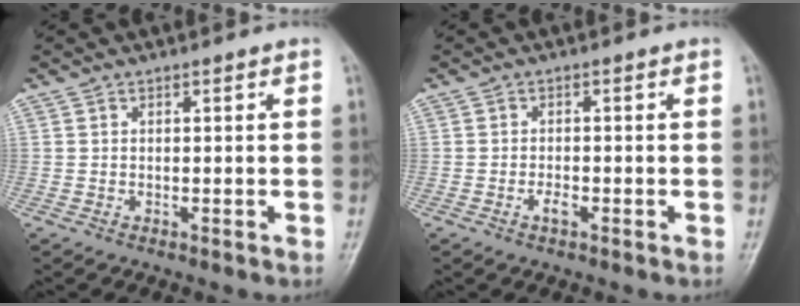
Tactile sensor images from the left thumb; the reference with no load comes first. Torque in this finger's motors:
{"motor_torque": [-0.07, 0.07, 0.06, 0.04, 0.00]}